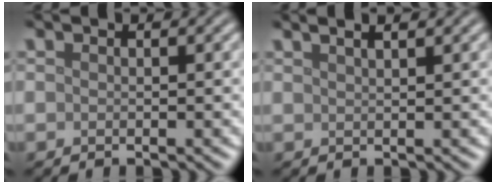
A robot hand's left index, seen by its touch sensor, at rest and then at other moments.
{"total": 3.7, "force": [2.3, 1.6, 2.3], "torque": [-0.010, 0.028, -0.001]}